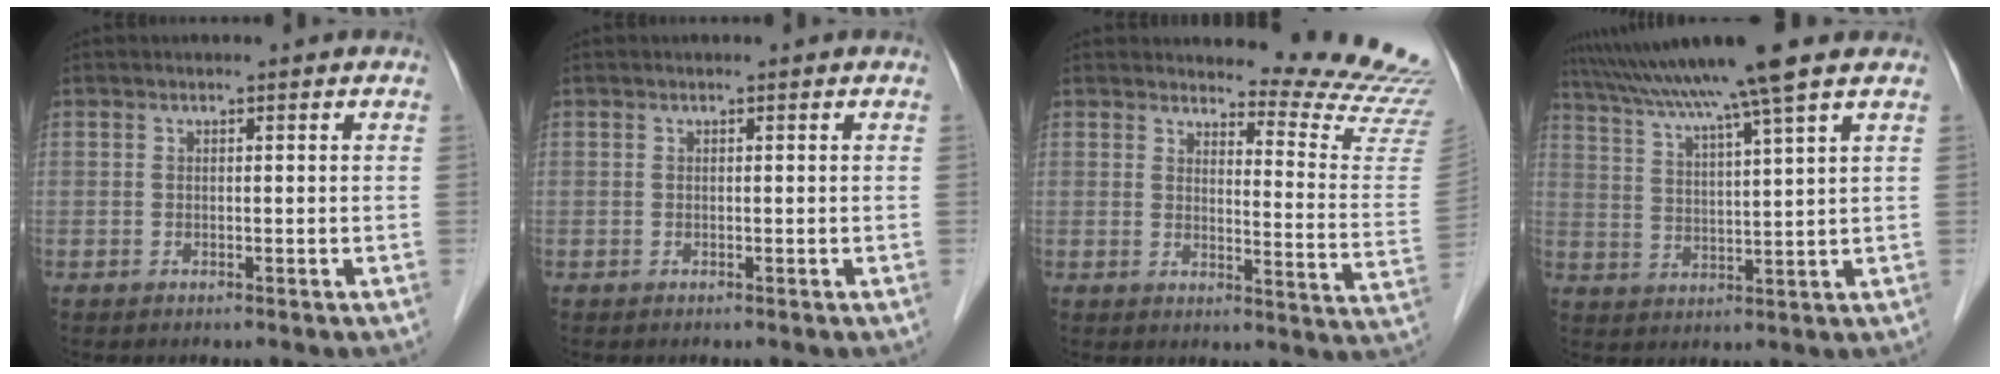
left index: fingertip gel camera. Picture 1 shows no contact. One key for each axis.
{"total": 0.0}
{"total": 14.1, "fx": 14.1, "fy": -0.8, "fz": 1.3, "tx": -0.008, "ty": -0.142, "tz": 0.141}
{"total": 12.9, "fx": 10.3, "fy": -2.0, "fz": 7.6, "tx": -0.131, "ty": 0.011, "tz": 0.161}